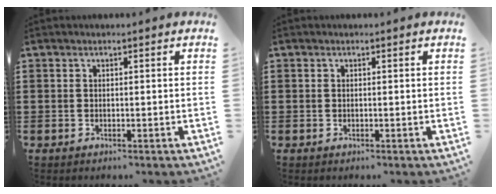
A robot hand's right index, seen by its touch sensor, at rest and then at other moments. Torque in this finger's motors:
{"motor_torque": [-0.28, 0.27, -0.01, -0.01]}